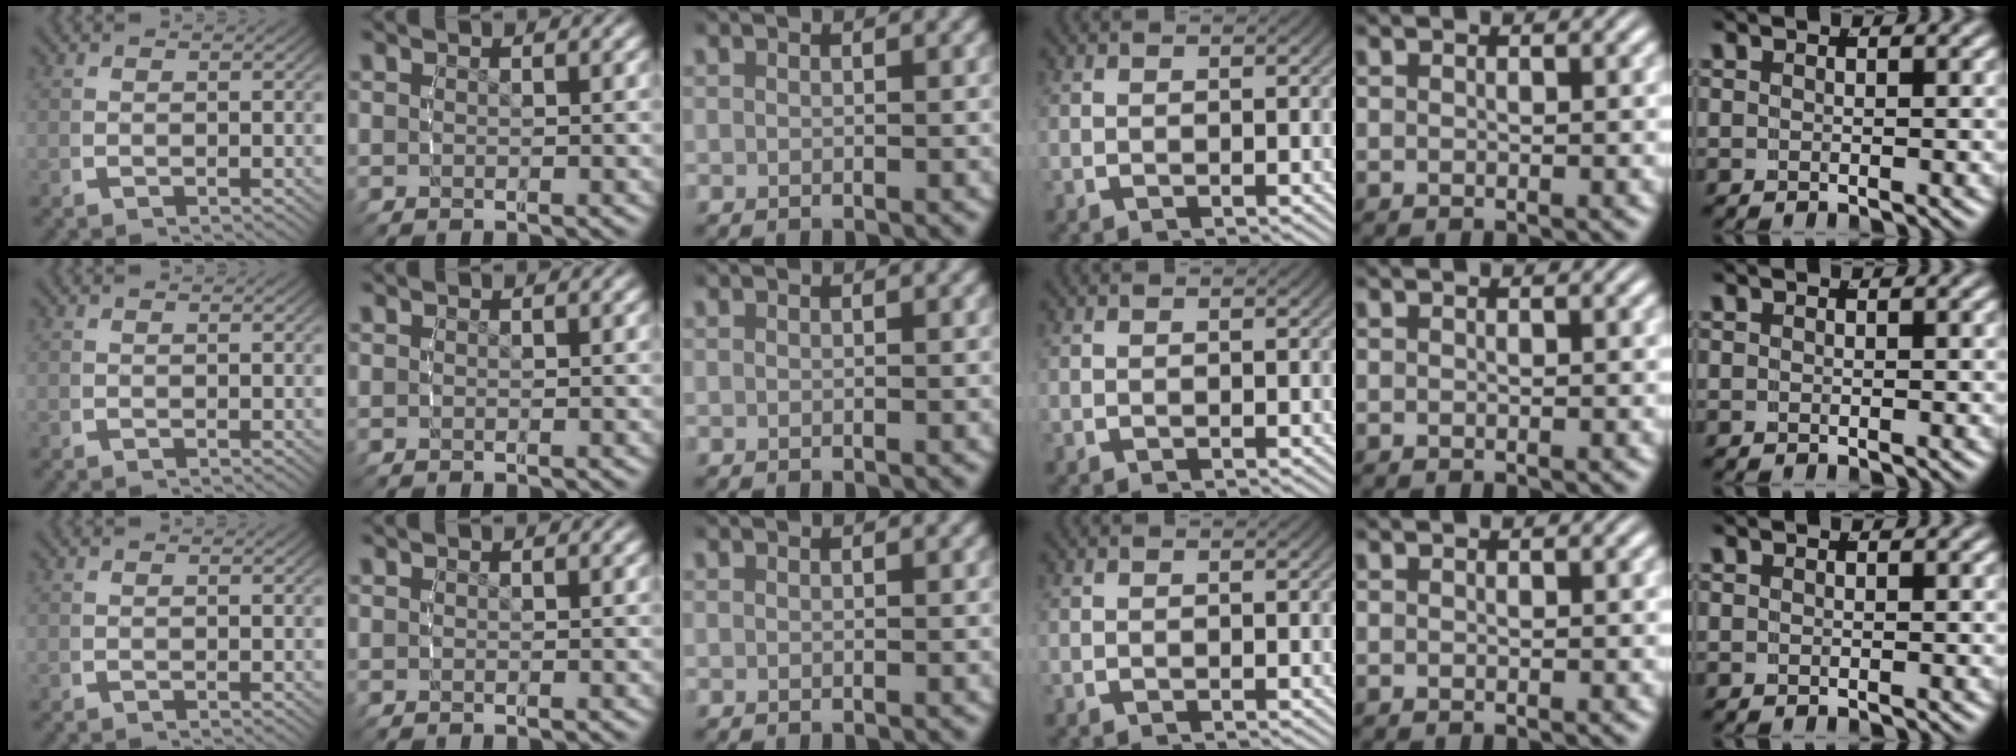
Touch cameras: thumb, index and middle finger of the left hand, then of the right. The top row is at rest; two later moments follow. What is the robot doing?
{"motion": "reach", "object": "paper towel"}